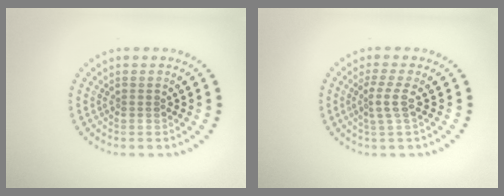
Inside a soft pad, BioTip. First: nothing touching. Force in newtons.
{"total": 2.1, "press": 1.5, "slide": 1.5}